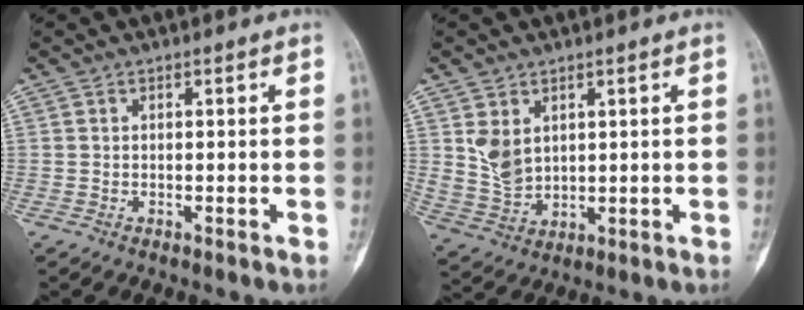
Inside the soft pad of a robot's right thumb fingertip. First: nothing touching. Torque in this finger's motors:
{"motor_torque": [1.14, 1.16, 0.31, -0.12, 0.19]}